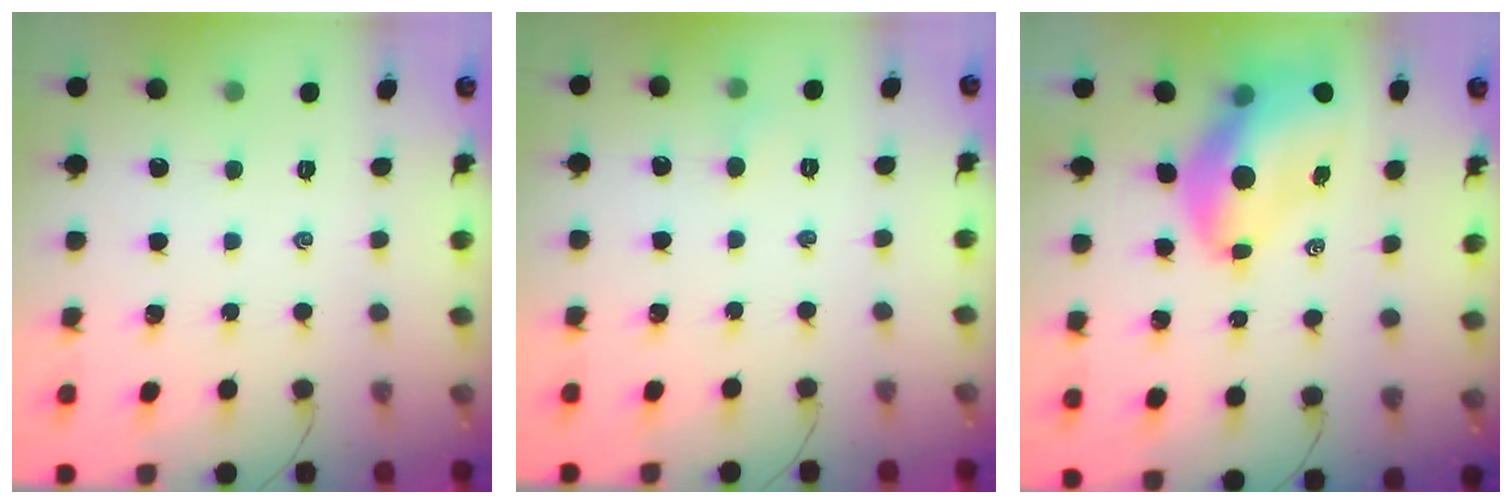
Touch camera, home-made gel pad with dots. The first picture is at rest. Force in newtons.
{"total": 2.8, "press": 2.6, "slide": 1.0}
{"total": 12.3, "press": 11.7, "slide": 3.8}